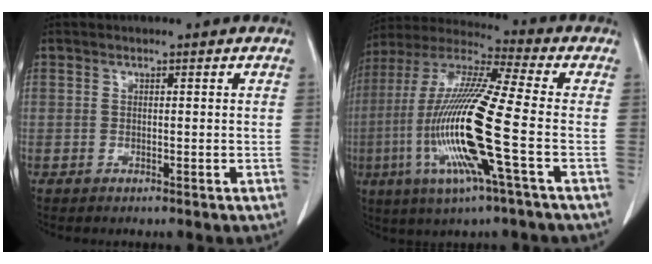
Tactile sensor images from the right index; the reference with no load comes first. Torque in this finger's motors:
{"motor_torque": [2.14, 0.00, 1.05, 0.21]}